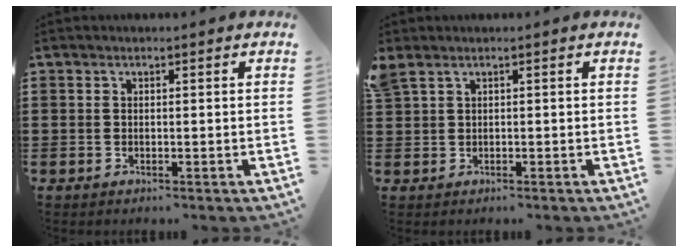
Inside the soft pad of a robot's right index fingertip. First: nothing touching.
{"total": 1.0, "force": [0.3, 0.6, 0.8], "torque": [-0.017, 0.003, 0.005]}